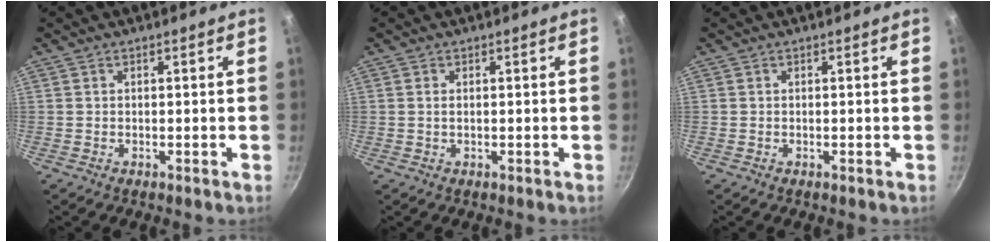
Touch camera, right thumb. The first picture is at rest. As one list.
[{"total": 0.7, "force": [0.1, 0.4, 0.6], "torque": [-0.015, 0.002, 0.004]}, {"total": 0.0}]